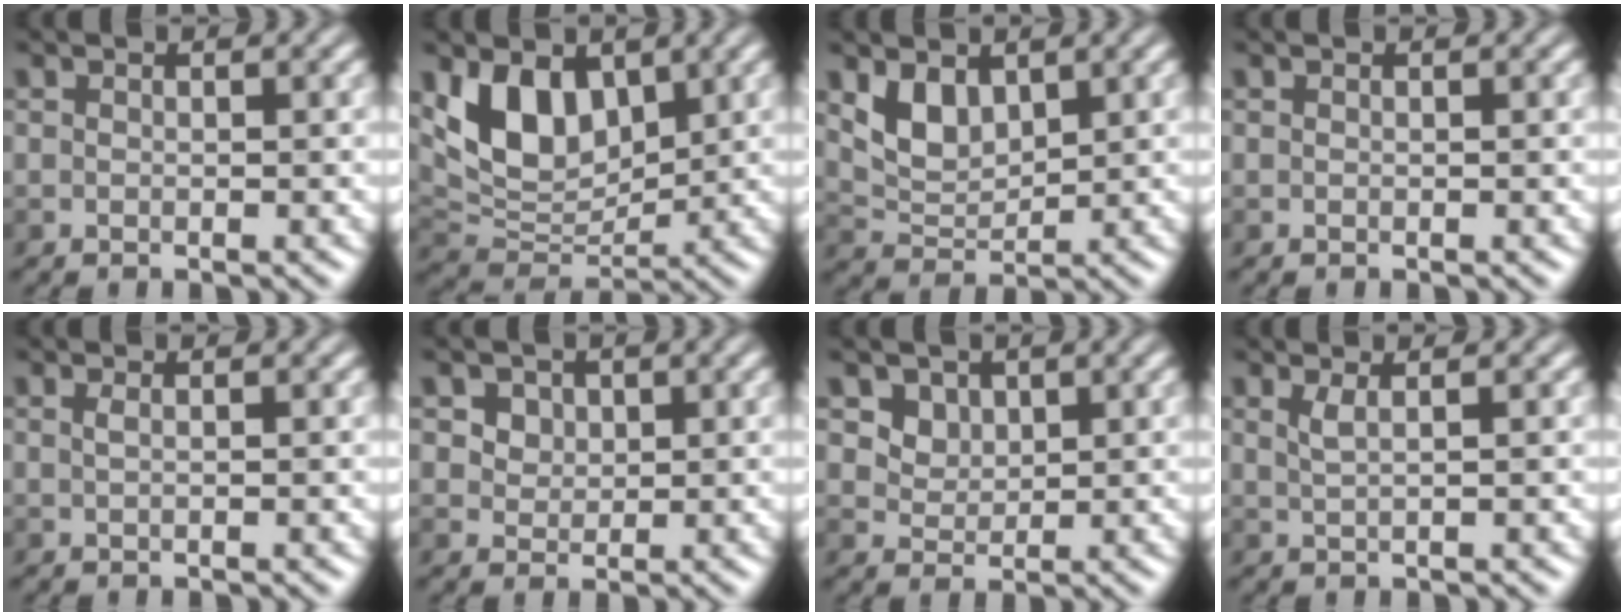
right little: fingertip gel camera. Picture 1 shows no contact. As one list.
[{"total": 6.3, "force": [2.6, 4.1, 4.1], "torque": [-0.077, -0.014, 0.049]}, {"total": 3.3, "force": [1.7, 2.0, 2.0], "torque": [-0.041, -0.009, 0.040]}, {"total": 0.0}, {"total": 0.7, "force": [0.2, 0.3, 0.6], "torque": [-0.009, 0.004, 0.003]}, {"total": 2.9, "force": [1.5, 2.1, 1.3], "torque": [-0.035, 0.002, 0.031]}, {"total": 2.4, "force": [1.2, 1.9, 1.0], "torque": [-0.022, -0.013, 0.042]}, {"total": 1.4, "force": [0.6, 0.5, 1.2], "torque": [-0.018, 0.001, 0.010]}]